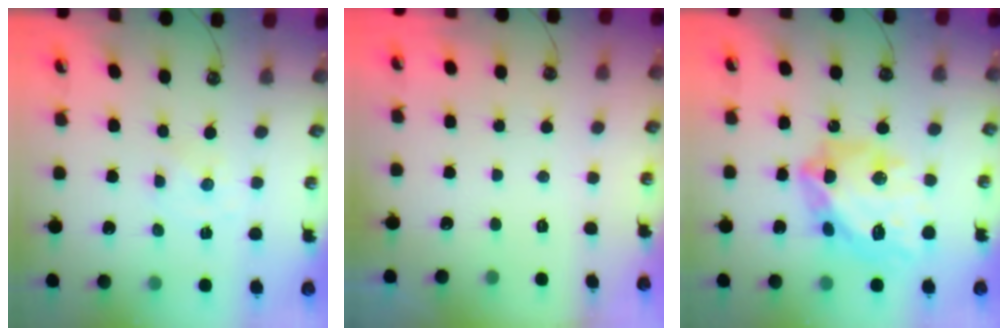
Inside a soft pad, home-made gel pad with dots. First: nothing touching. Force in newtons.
{"total": 0.0}
{"total": 21.0, "press": 20.9, "slide": 2.1}